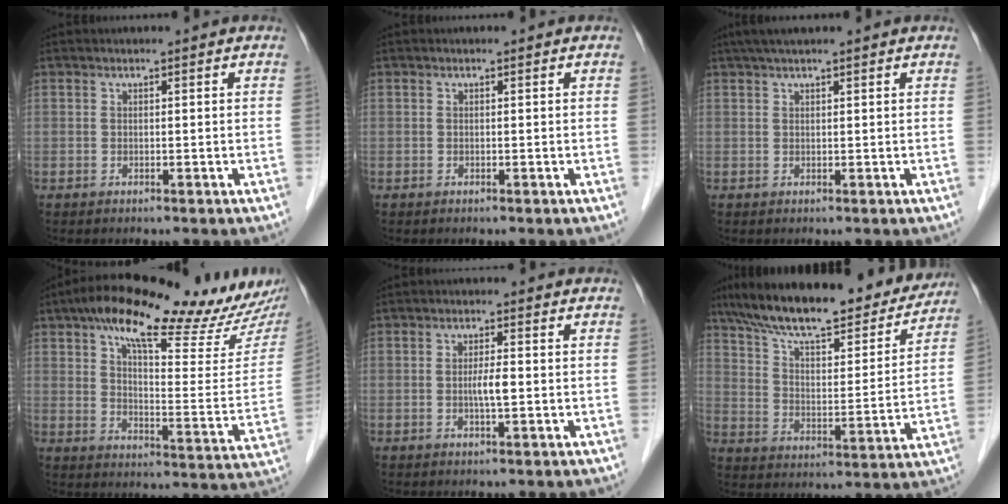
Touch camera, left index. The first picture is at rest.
{"total": 0.0}
{"total": 3.8, "force": [3.0, 0.2, 2.3], "torque": [-0.036, 0.030, 0.054]}
{"total": 22.0, "force": [16.8, 4.5, 13.5], "torque": [-0.194, 0.016, 0.230]}
{"total": 2.5, "force": [-0.3, 0.3, 2.5], "torque": [-0.048, 0.000, -0.005]}
{"total": 24.2, "force": [20.5, 5.7, 11.7], "torque": [-0.189, 0.007, 0.297]}